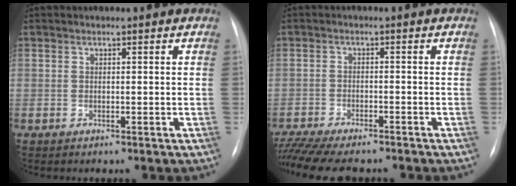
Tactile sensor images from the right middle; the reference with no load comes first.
{"total": 12.4, "force": [-10.9, 2.4, 5.5], "torque": [-0.097, -0.011, -0.163]}